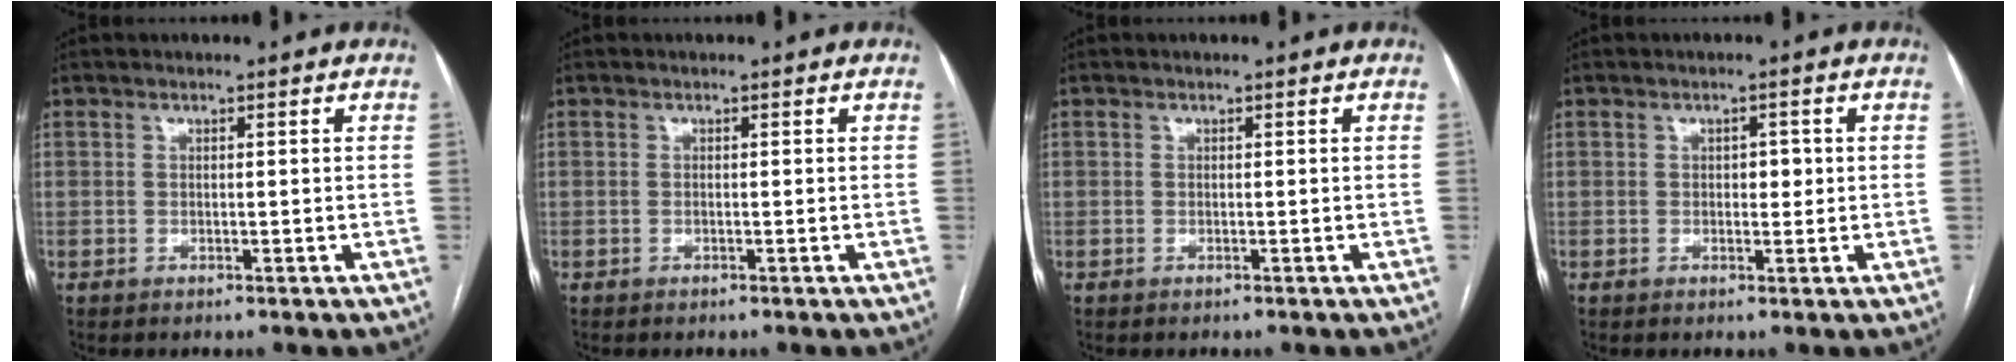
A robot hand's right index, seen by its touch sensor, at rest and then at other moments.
{"total": 0.0}
{"total": 0.0}
{"total": 1.7, "force": [0.1, 1.0, 1.4], "torque": [-0.015, 0.002, 0.001]}